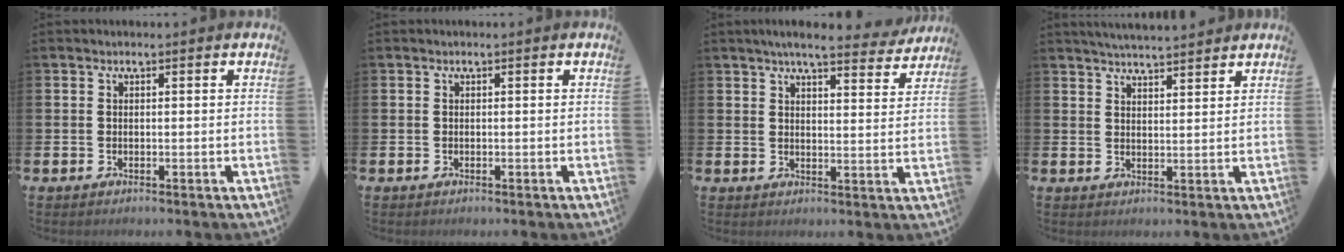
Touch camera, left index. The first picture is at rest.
{"total": 0.0}
{"total": 5.7, "force": [5.2, 0.6, 2.3], "torque": [-0.043, -0.029, 0.086]}
{"total": 4.2, "force": [4.2, 0.0, 0.3], "torque": [-0.015, -0.021, 0.075]}